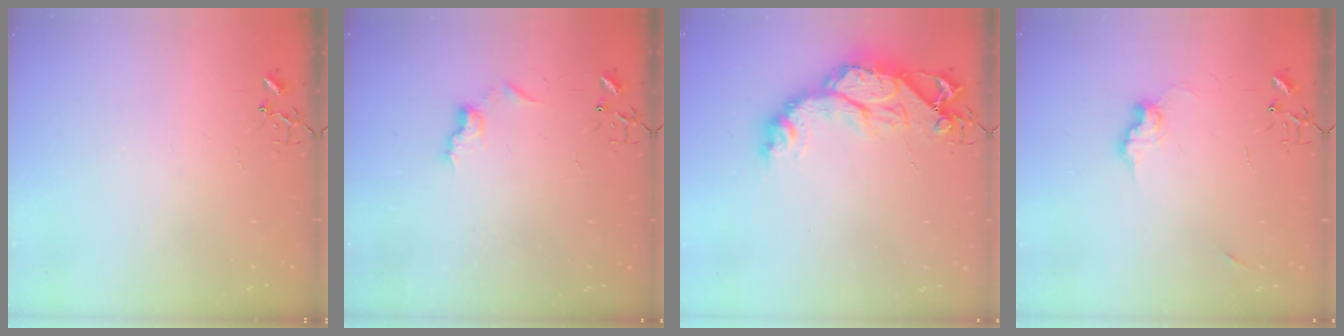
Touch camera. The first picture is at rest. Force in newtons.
{"total": 7.5, "press": 7.4, "slide": 0.8}
{"total": 15.9, "press": 15.9, "slide": 1.7}
{"total": 8.5, "press": 8.5, "slide": 0.6}